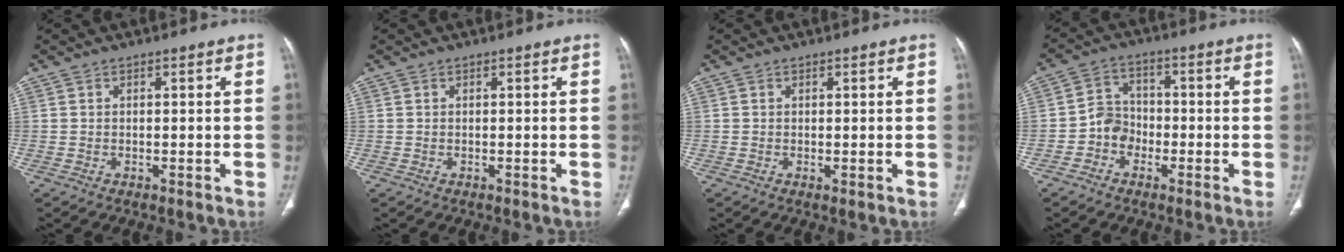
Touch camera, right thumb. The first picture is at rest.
{"total": 0.0}
{"total": 0.5, "force": [0.0, 0.1, 0.5], "torque": [-0.014, -0.005, 0.001]}
{"total": 5.7, "force": [-2.3, 4.9, 1.8], "torque": [-0.006, 0.023, -0.052]}